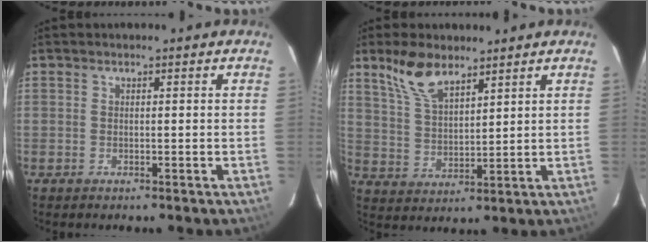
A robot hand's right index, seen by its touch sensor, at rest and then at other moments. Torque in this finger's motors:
{"motor_torque": [0.51, 0.51, 0.36, 0.09]}